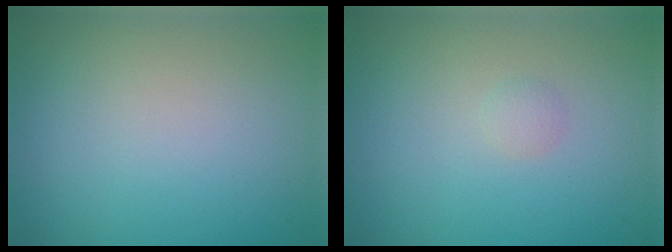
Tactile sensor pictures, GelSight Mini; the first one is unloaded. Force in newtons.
{"total": 0.7, "press": 0.7, "slide": 0.1}